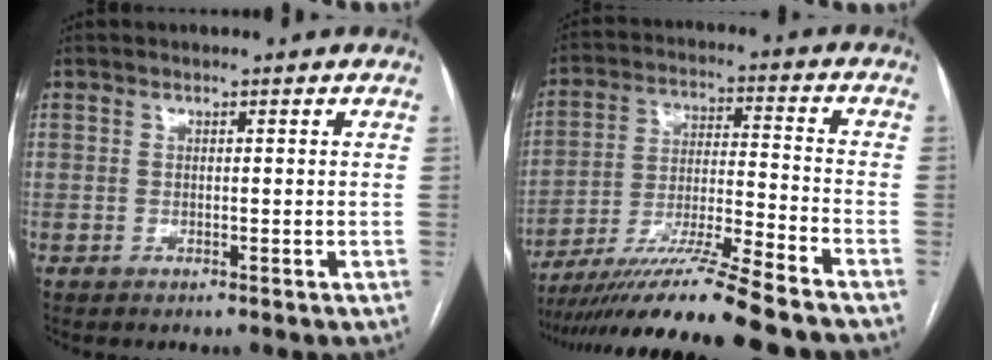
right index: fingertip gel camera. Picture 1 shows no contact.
{"total": 17.8, "force": [-14.8, -1.3, 9.8], "torque": [-0.182, -0.027, -0.257]}